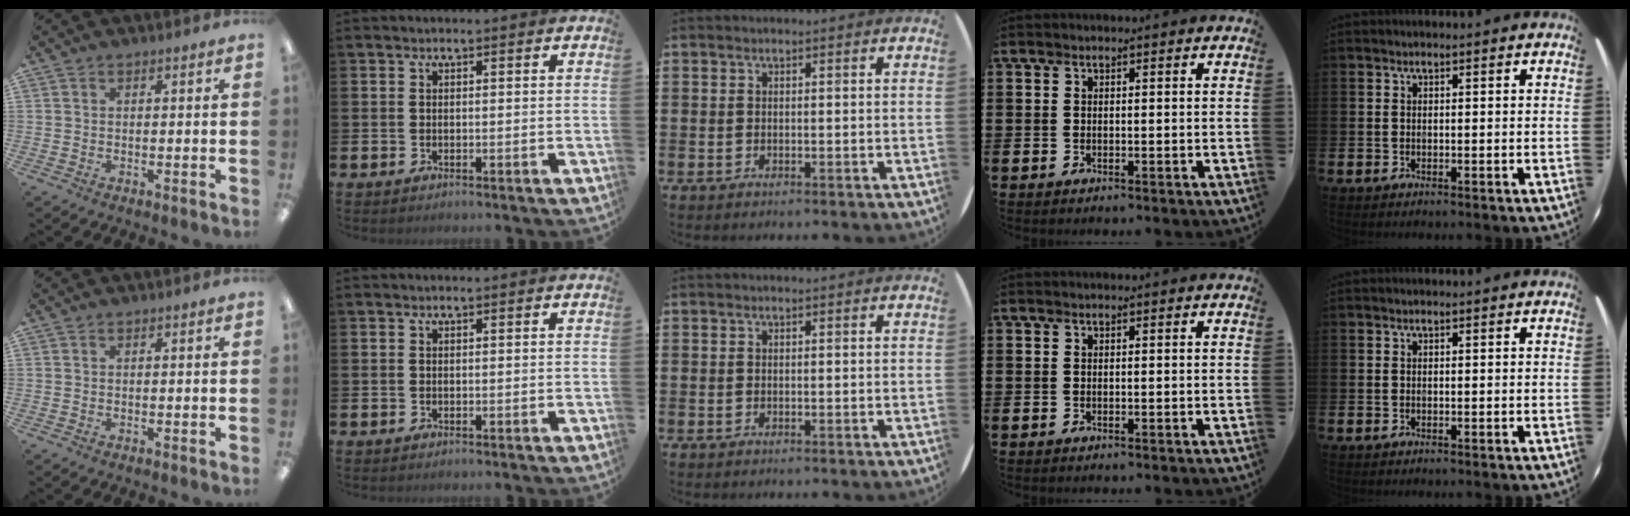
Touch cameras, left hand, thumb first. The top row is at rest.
{}